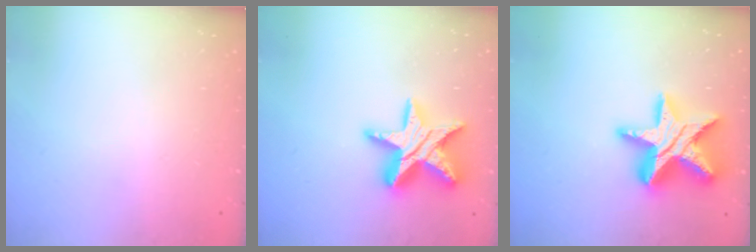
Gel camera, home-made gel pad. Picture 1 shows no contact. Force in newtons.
{"total": 16.8, "press": 16.8, "slide": 1.2}
{"total": 24.8, "press": 24.7, "slide": 2.2}